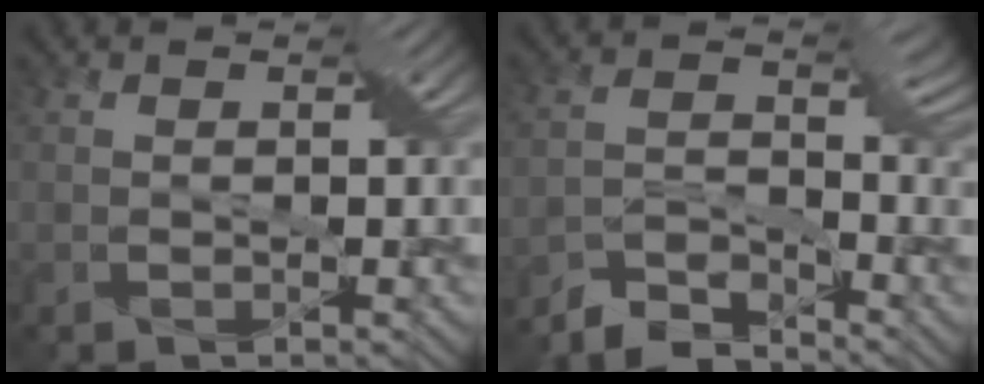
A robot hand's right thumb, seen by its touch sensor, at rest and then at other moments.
{"total": 5.3, "force": [-5.0, 1.0, 1.4], "torque": [-0.044, -0.006, -0.099]}